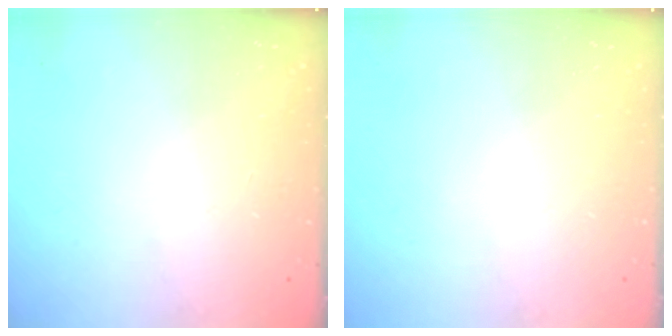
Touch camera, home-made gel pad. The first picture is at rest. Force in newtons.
{"total": 0.0}